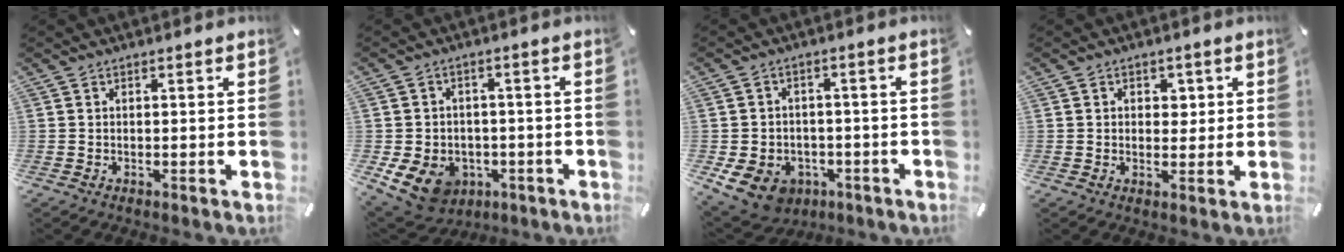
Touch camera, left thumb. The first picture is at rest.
{"total": 9.8, "force": [-3.6, 8.1, 4.0], "torque": [-0.098, 0.010, -0.065]}
{"total": 9.5, "force": [-4.7, 7.4, 3.8], "torque": [-0.095, 0.031, -0.081]}
{"total": 3.3, "force": [0.6, 2.8, 1.7], "torque": [-0.013, -0.003, 0.003]}